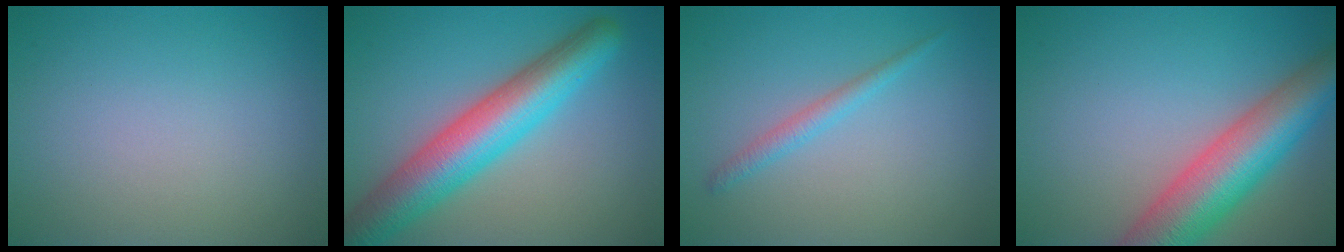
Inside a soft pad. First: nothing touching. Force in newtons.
{"total": 8.2, "press": 8.2, "slide": 0.3}
{"total": 1.6, "press": 1.6, "slide": 0.2}
{"total": 9.2, "press": 9.2, "slide": 0.4}